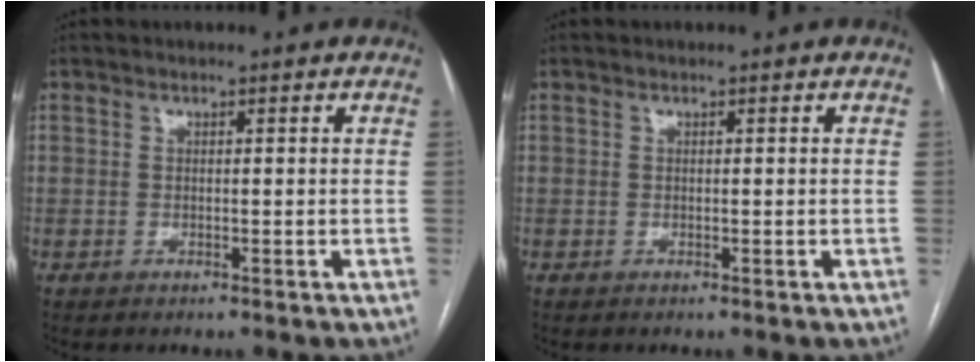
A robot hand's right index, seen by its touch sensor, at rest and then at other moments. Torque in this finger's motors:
{"motor_torque": [0.15, 0.11, 0.02, 0.01]}